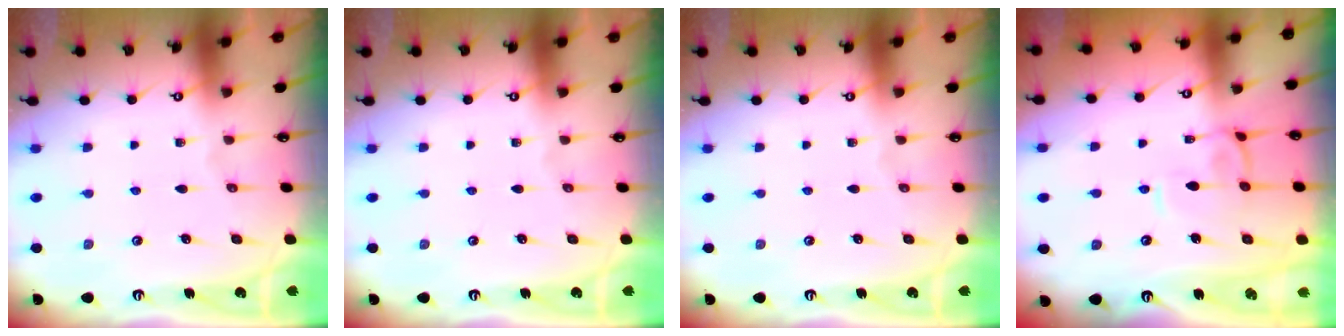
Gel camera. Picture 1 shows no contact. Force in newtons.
{"total": 0.0}
{"total": 0.0}
{"total": 1.5, "press": 1.4, "slide": 0.5}